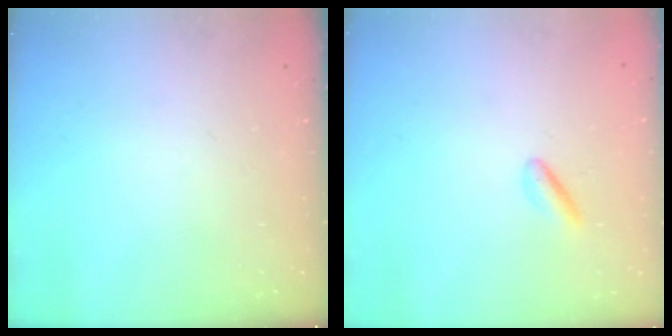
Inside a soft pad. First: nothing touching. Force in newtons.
{"total": 1.2, "press": 1.1, "slide": 0.6}